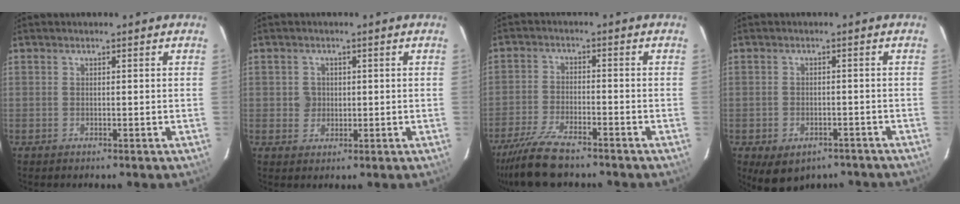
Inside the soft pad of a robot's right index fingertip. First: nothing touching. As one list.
[{"total": 2.8, "force": [0.3, 2.8, 0.5], "torque": [-0.002, 0.008, 0.004]}, {"total": 10.3, "force": [-8.7, 2.2, 5.1], "torque": [-0.128, -0.026, -0.158]}, {"total": 8.0, "force": [-5.3, 4.7, 3.6], "torque": [-0.072, -0.007, -0.060]}]